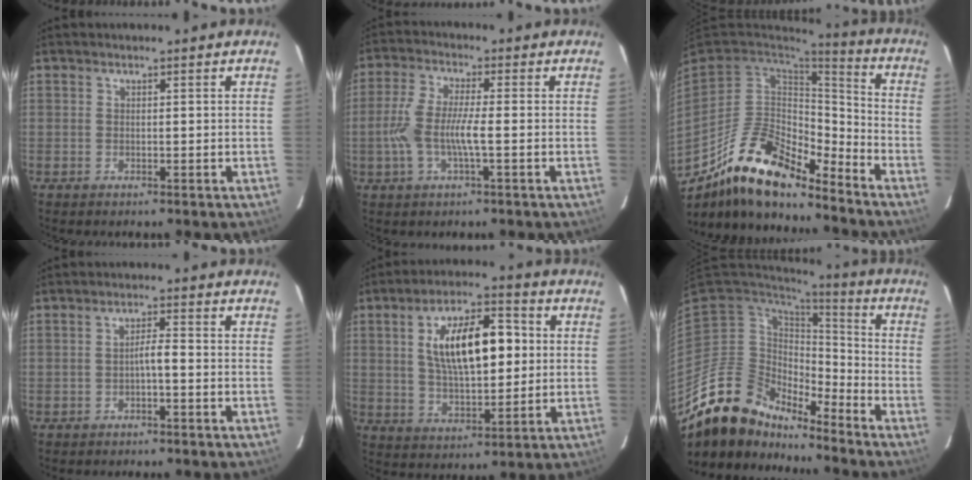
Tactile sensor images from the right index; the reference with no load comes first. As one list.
[{"total": 8.0, "force": [-1.7, 1.4, 7.7], "torque": [-0.166, 0.000, -0.033]}, {"total": 18.1, "force": [-13.5, 6.2, 10.2], "torque": [-0.197, -0.002, -0.250]}, {"total": 2.2, "force": [-1.2, 0.1, 1.8], "torque": [-0.034, 0.008, -0.018]}, {"total": 15.0, "force": [2.6, 6.4, 13.3], "torque": [-0.223, 0.021, 0.049]}, {"total": 14.6, "force": [-13.0, 6.1, 2.8], "torque": [-0.060, 0.026, -0.237]}]